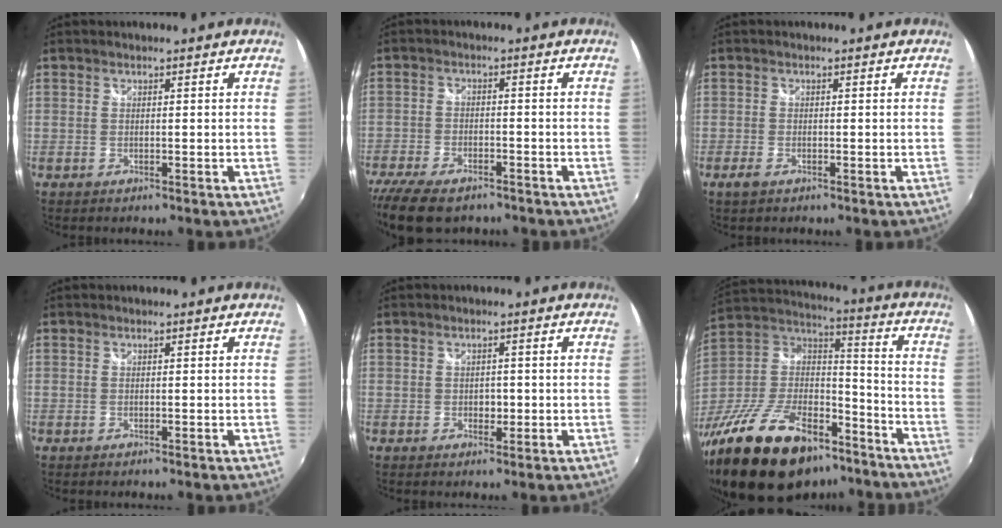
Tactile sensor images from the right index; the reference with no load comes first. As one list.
[{"total": 12.1, "force": [-9.2, 5.2, 5.8], "torque": [-0.151, -0.033, -0.162]}, {"total": 2.0, "force": [-1.4, 0.8, 1.1], "torque": [-0.025, -0.006, -0.027]}, {"total": 0.0}, {"total": 1.9, "force": [-0.3, 1.6, 0.9], "torque": [-0.013, 0.001, -0.004]}, {"total": 30.9, "force": [-20.6, 14.9, 17.5], "torque": [-0.357, 0.003, -0.320]}]